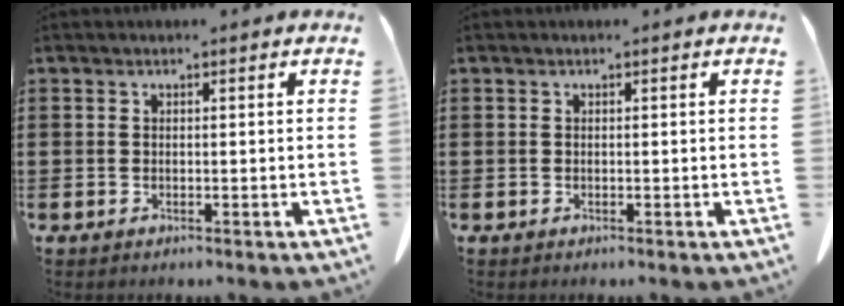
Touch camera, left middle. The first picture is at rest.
{"total": 0.0}